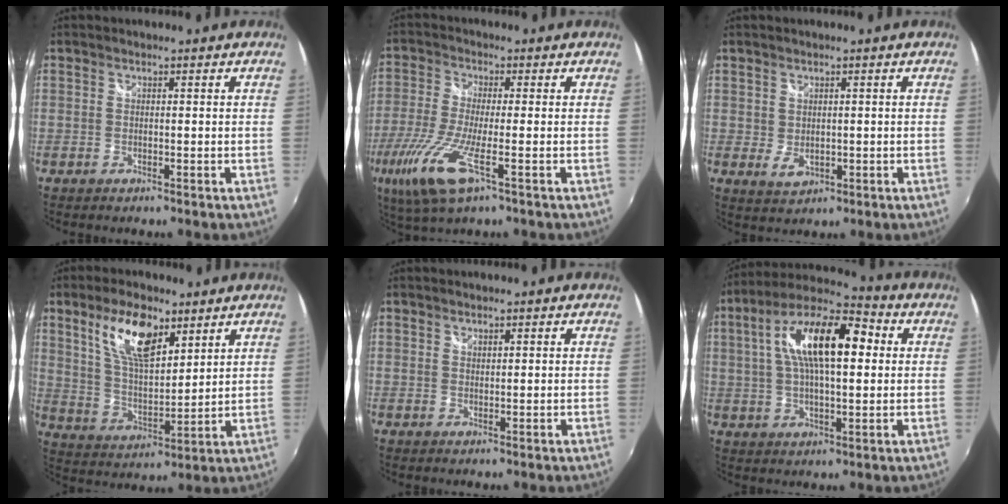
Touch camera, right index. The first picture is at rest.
{"total": 12.9, "force": [-6.0, 2.3, 11.3], "torque": [-0.252, -0.039, -0.115]}
{"total": 3.0, "force": [0.4, 2.5, 1.6], "torque": [-0.025, -0.003, 0.010]}
{"total": 12.9, "force": [7.1, 5.4, 9.3], "torque": [-0.169, 0.011, 0.141]}
{"total": 0.8, "force": [0.7, 0.3, 0.3], "torque": [-0.002, 0.000, 0.012]}
{"total": 16.9, "force": [3.5, 6.5, 15.2], "torque": [-0.273, 0.027, 0.047]}